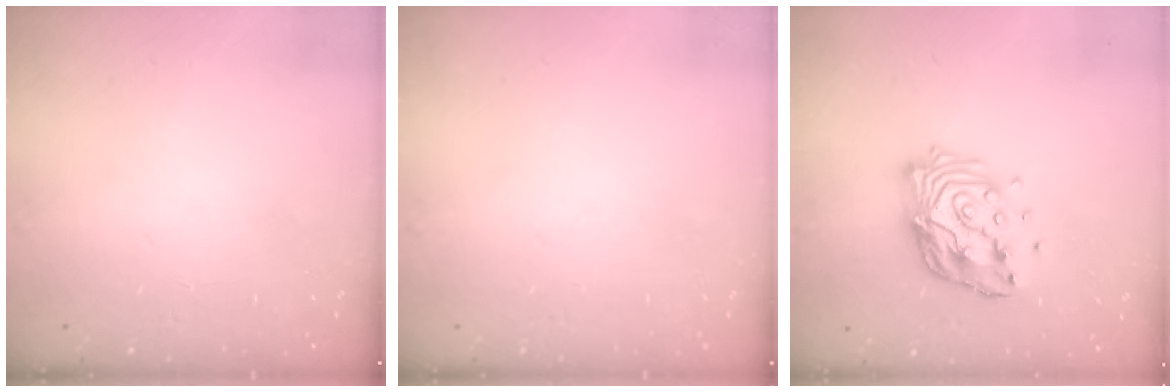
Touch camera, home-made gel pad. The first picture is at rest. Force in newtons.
{"total": 0.0}
{"total": 13.7, "press": 13.6, "slide": 1.4}